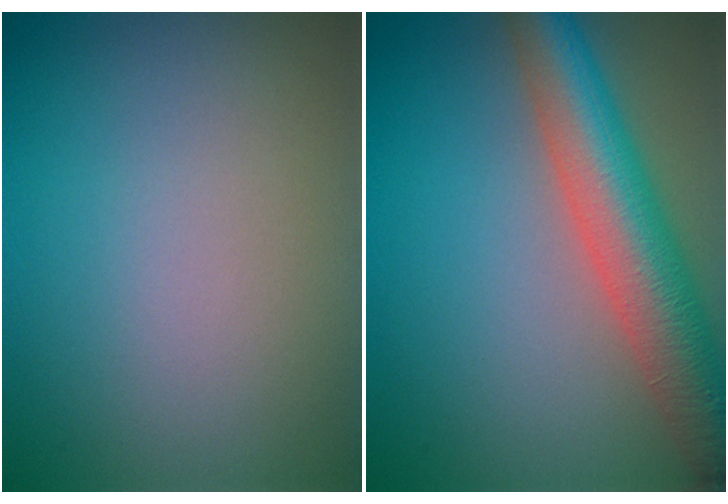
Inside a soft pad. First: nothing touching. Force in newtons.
{"total": 8.4, "press": 8.4, "slide": 0.3}